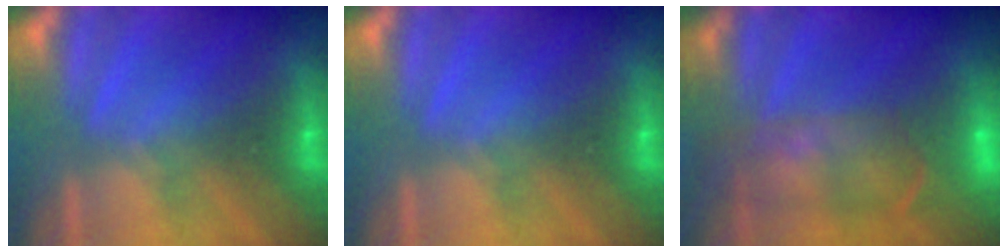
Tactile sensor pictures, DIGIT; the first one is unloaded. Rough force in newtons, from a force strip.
{"total": 0.0}
{"total": 9.1}